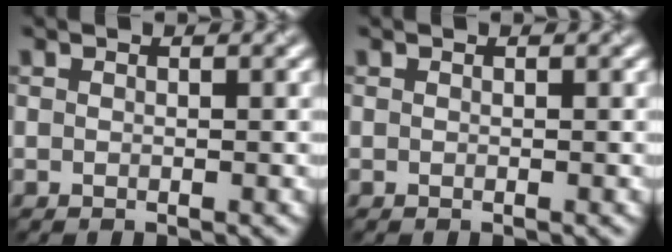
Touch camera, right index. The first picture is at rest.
{"total": 0.0}